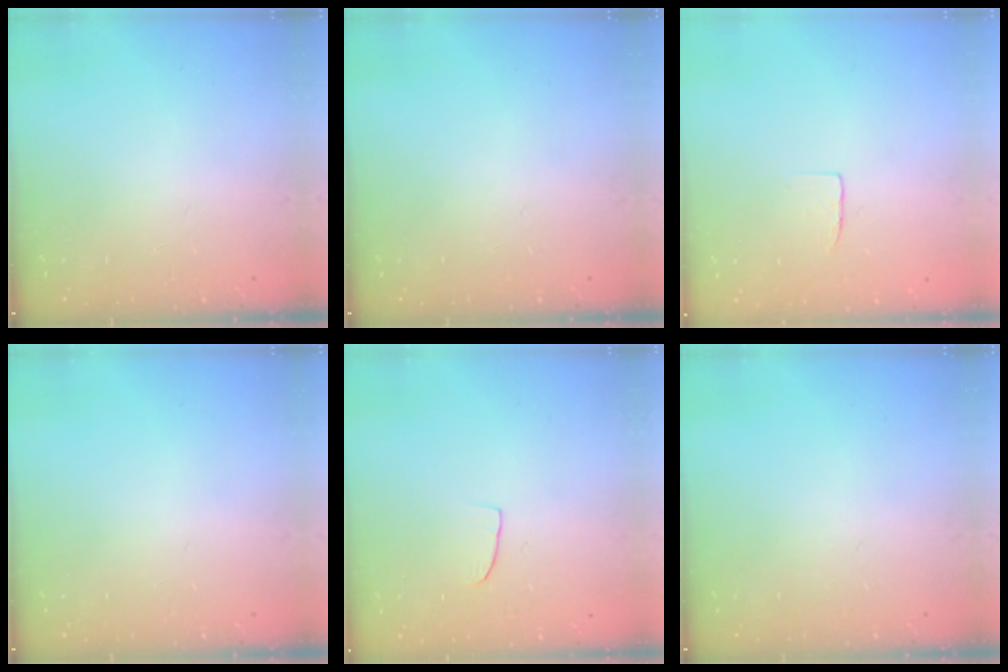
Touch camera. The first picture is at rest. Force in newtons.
{"total": 0.0}
{"total": 3.4, "press": 3.4, "slide": 0.3}
{"total": 0.0}
{"total": 4.2, "press": 4.2, "slide": 0.3}
{"total": 0.0}